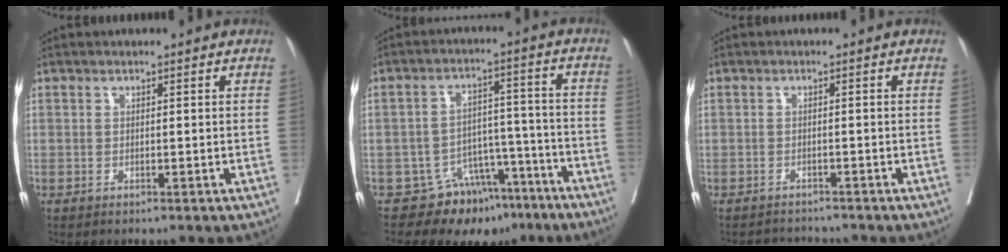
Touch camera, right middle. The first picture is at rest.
{"total": 9.8, "force": [-7.5, 5.9, 2.2], "torque": [-0.008, 0.057, -0.108]}
{"total": 2.7, "force": [-2.7, 0.1, -0.5], "torque": [0.011, -0.011, -0.042]}